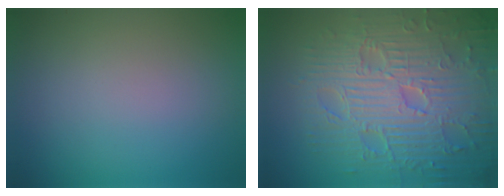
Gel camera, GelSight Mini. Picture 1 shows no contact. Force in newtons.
{"total": 11.0, "press": 7.2, "slide": 8.3}